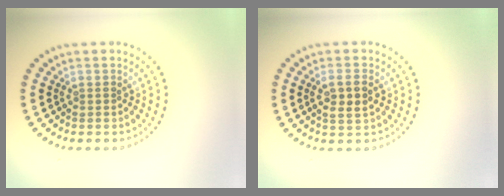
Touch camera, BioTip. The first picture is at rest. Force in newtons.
{"total": 2.5, "press": 2.4, "slide": 0.7}